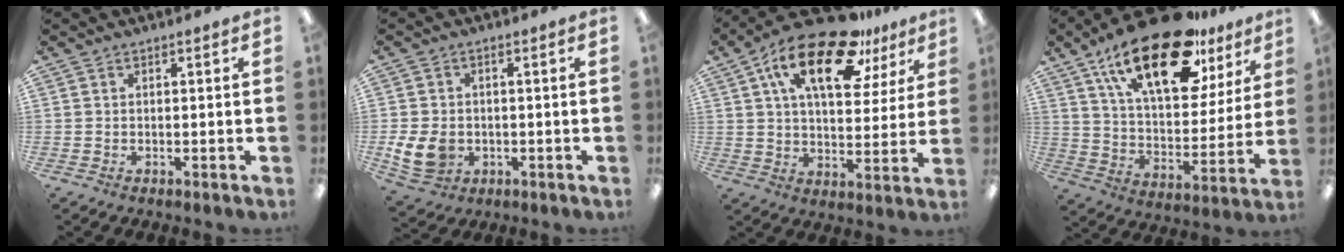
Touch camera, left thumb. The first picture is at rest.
{"total": 7.9, "force": [-1.2, 6.3, 4.5], "torque": [-0.094, 0.004, -0.022]}
{"total": 20.7, "force": [11.8, 8.9, 14.5], "torque": [-0.245, -0.047, 0.196]}
{"total": 25.8, "force": [16.5, 10.7, 16.6], "torque": [-0.269, -0.090, 0.281]}